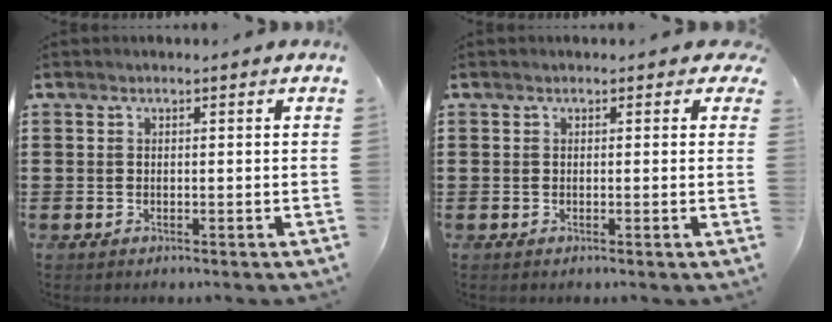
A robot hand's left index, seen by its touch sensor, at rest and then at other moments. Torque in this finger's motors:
{"motor_torque": [2.14, 0.00, 0.36, 0.03]}